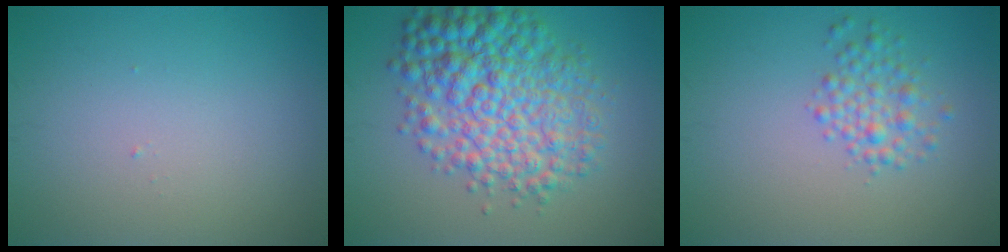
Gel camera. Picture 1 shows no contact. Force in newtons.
{"total": 8.5, "press": 8.5, "slide": 0.1}
{"total": 3.2, "press": 3.2, "slide": 0.0}